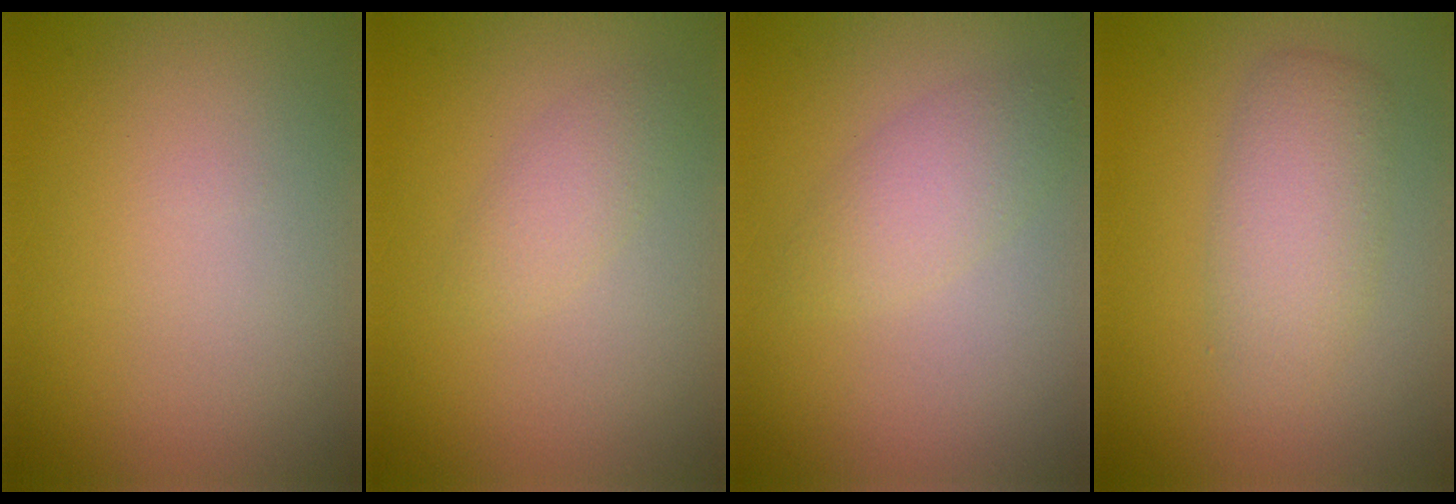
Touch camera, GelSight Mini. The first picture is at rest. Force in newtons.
{"total": 1.7, "press": 1.7, "slide": 0.1}
{"total": 2.4, "press": 2.4, "slide": 0.0}
{"total": 3.8, "press": 3.8, "slide": 0.2}